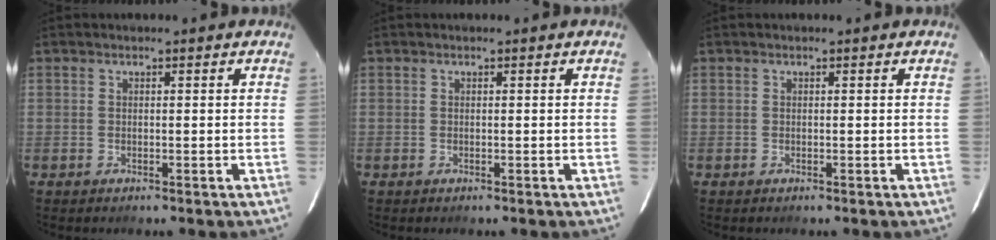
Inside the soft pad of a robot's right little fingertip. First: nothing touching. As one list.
[{"total": 0.0}, {"total": 0.0}]